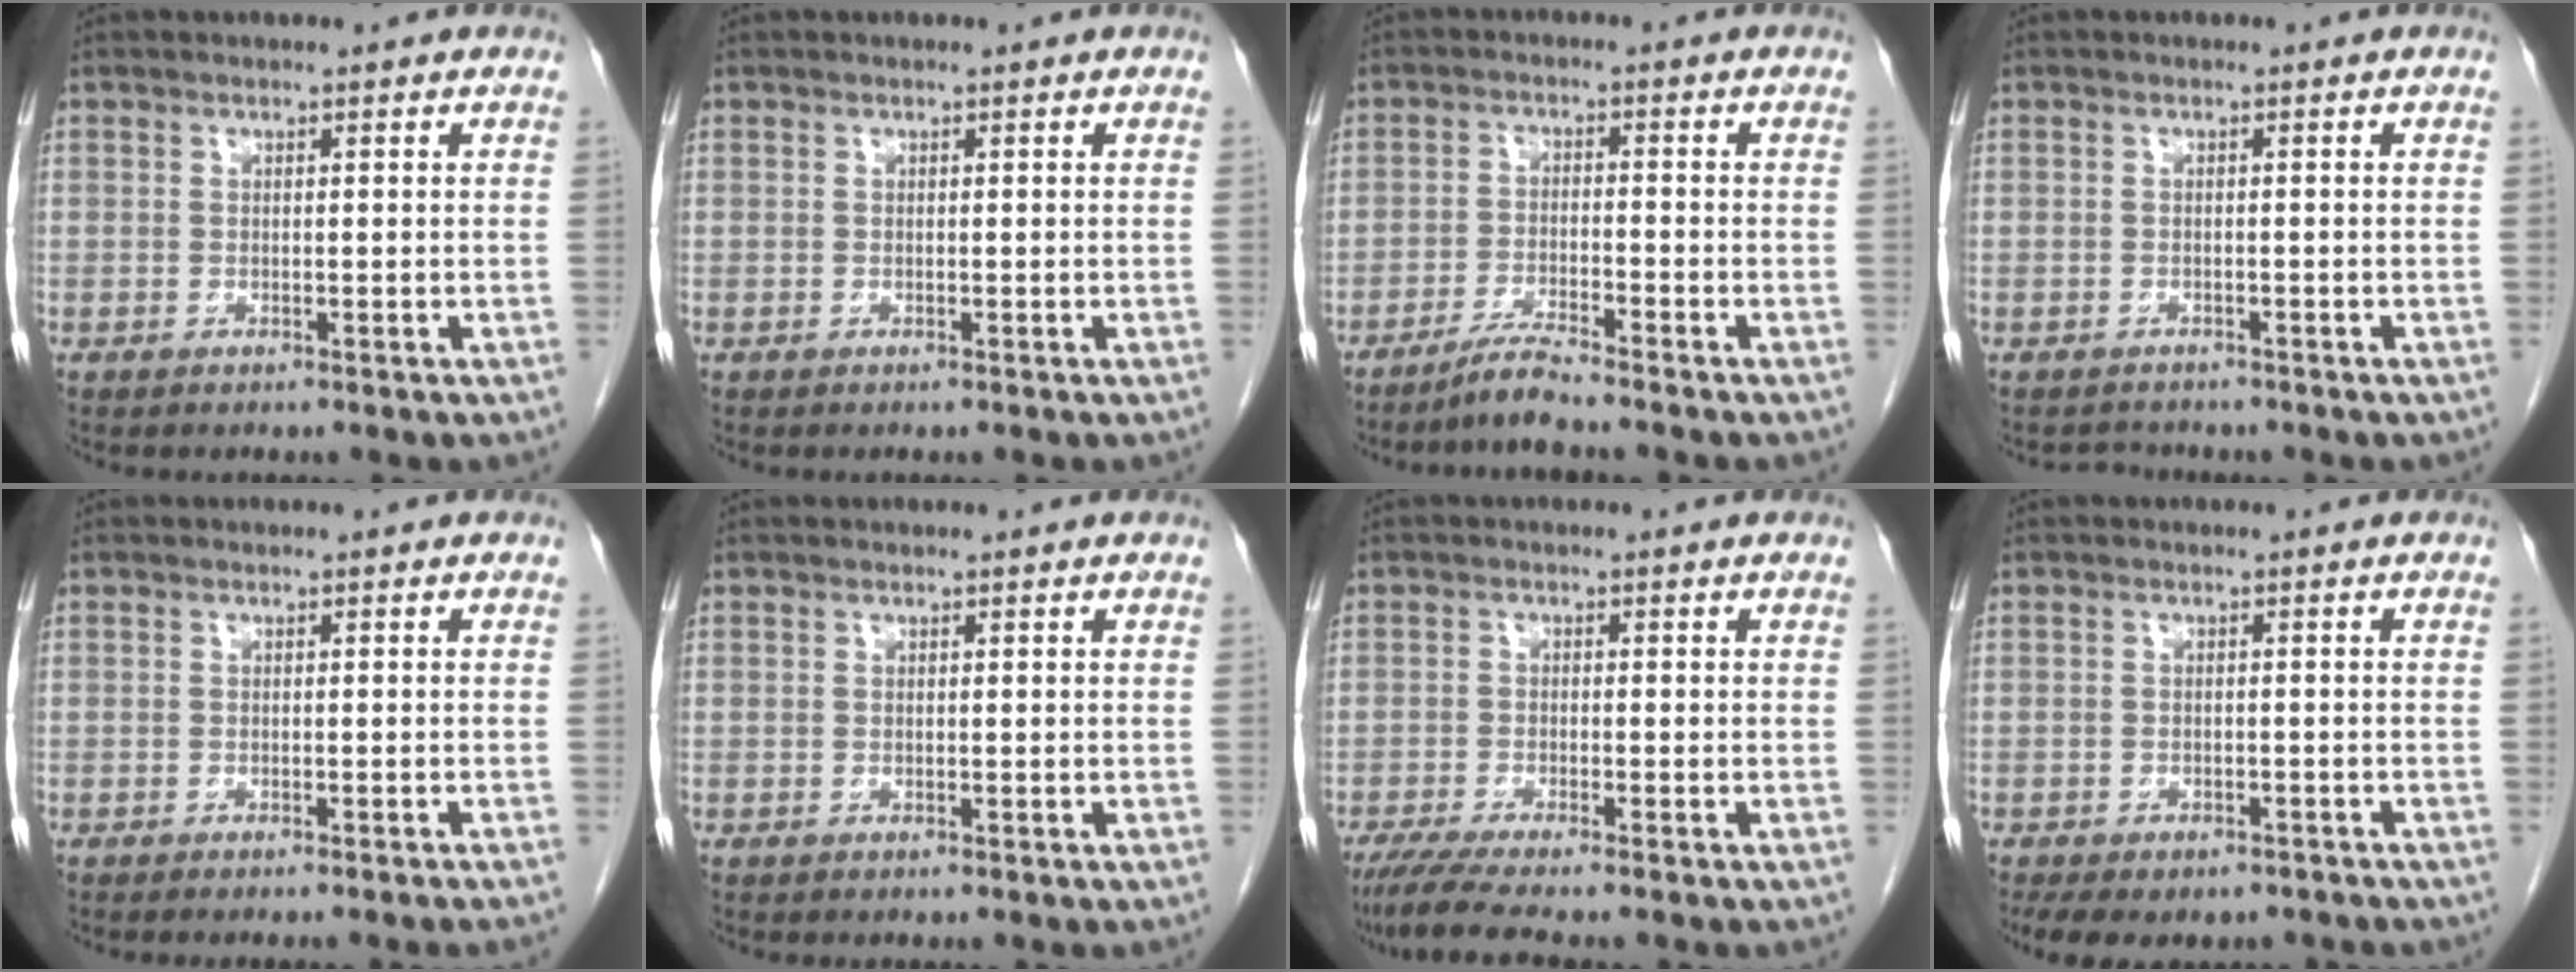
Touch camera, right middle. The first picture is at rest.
{"total": 0.0}
{"total": 4.0, "force": [-3.6, -0.8, 1.6], "torque": [-0.032, -0.015, -0.073]}
{"total": 1.6, "force": [-1.5, 0.4, -0.2], "torque": [-0.003, -0.007, -0.023]}
{"total": 4.1, "force": [-3.6, -0.8, 1.8], "torque": [-0.013, 0.001, -0.045]}
{"total": 0.0}
{"total": 5.8, "force": [-4.8, -0.6, 3.3], "torque": [-0.053, -0.019, -0.082]}
{"total": 9.5, "force": [-7.5, 4.3, 4.0], "torque": [-0.071, -0.003, -0.096]}